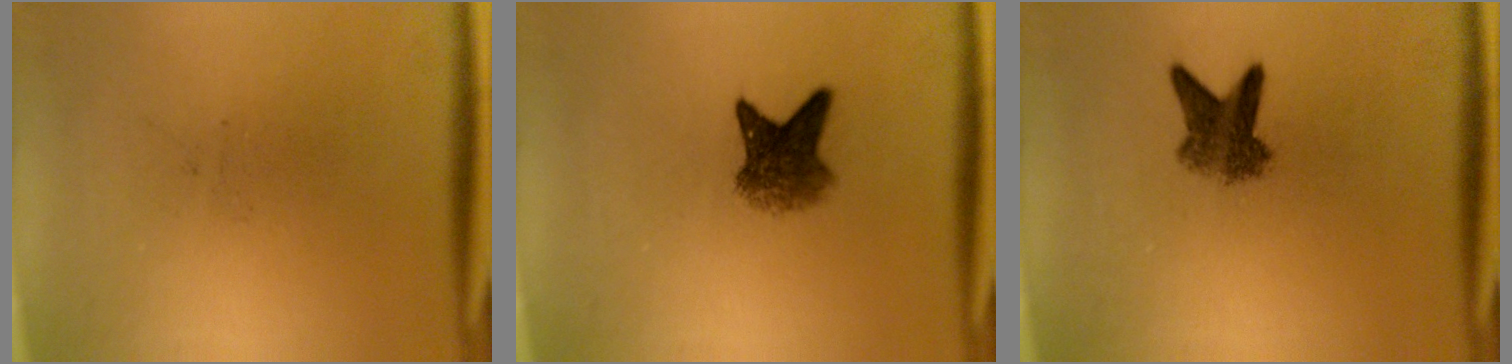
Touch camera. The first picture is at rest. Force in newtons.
{"total": 4.9}
{"total": 4.7}